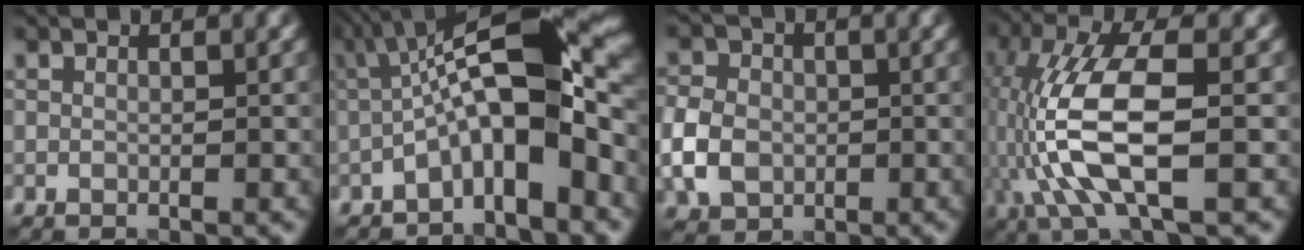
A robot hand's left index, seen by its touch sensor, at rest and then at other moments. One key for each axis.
{"total": 10.9, "fx": -1.0, "fy": 3.6, "fz": 10.3, "tx": -0.159, "ty": 0.024, "tz": -0.029}
{"total": 5.1, "fx": -0.9, "fy": 4.2, "fz": 2.9, "tx": -0.065, "ty": -0.001, "tz": -0.026}
{"total": 9.3, "fx": -1.9, "fy": 2.9, "fz": 8.6, "tx": -0.195, "ty": 0.012, "tz": -0.037}